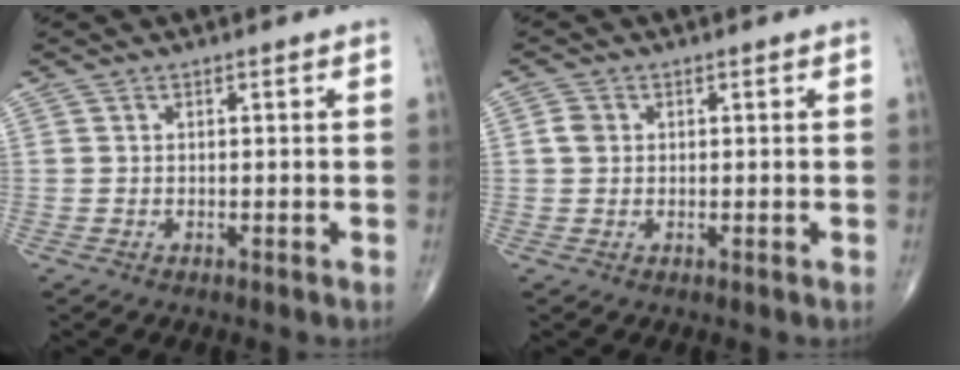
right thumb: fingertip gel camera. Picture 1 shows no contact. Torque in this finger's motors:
{"motor_torque": [-0.38, 0.30, 0.27, 0.08, 0.01]}